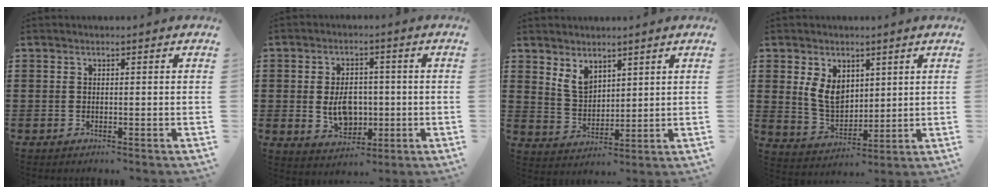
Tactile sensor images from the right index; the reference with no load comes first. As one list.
[{"total": 6.2, "force": [-0.5, 4.4, 4.4], "torque": [-0.070, -0.003, -0.015]}, {"total": 4.5, "force": [3.2, 2.5, 2.0], "torque": [-0.049, 0.000, 0.060]}, {"total": 7.0, "force": [2.5, 4.9, 4.3], "torque": [-0.096, 0.008, 0.045]}]